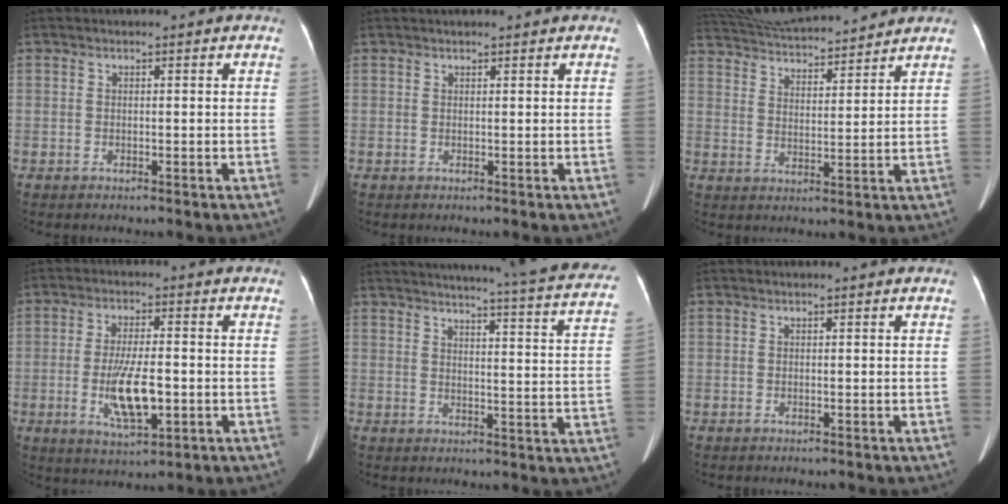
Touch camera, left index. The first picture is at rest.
{"total": 2.7, "force": [2.3, 0.5, 1.1], "torque": [-0.009, 0.030, 0.032]}
{"total": 17.2, "force": [16.2, 2.0, 5.3], "torque": [-0.100, 0.035, 0.255]}
{"total": 8.3, "force": [-1.7, 2.1, 7.8], "torque": [-0.148, -0.009, -0.028]}
{"total": 25.9, "force": [23.5, 0.7, 10.9], "torque": [-0.154, -0.066, 0.268]}
{"total": 0.0}